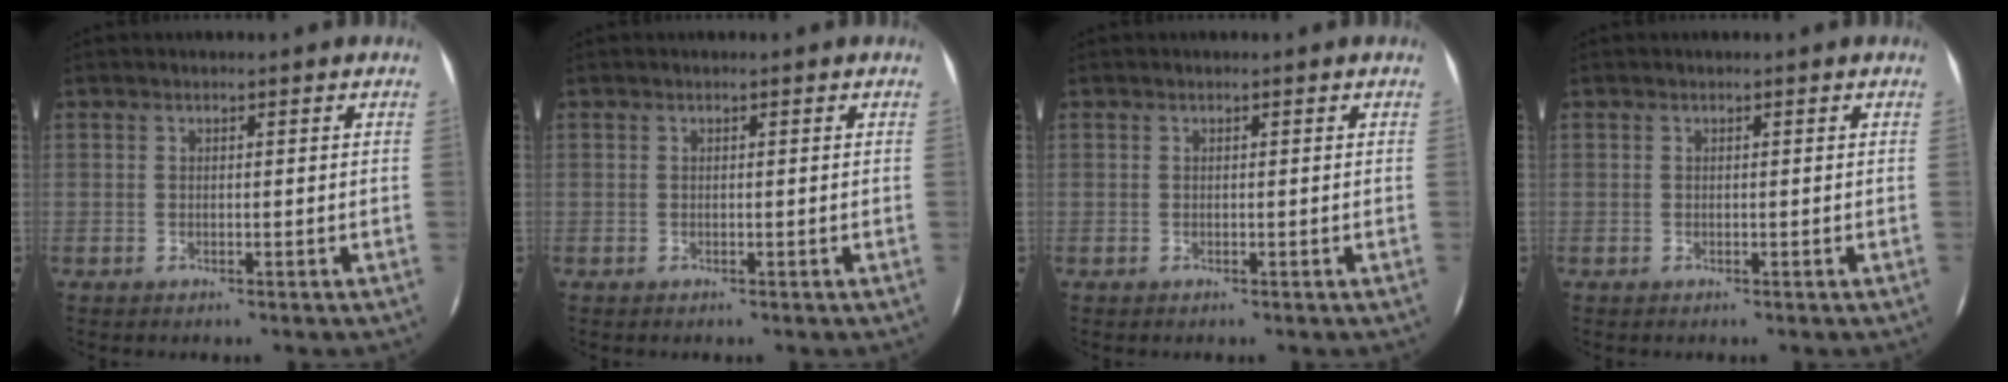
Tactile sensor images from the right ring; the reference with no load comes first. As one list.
[{"total": 0.0}, {"total": 0.0}, {"total": 0.0}]